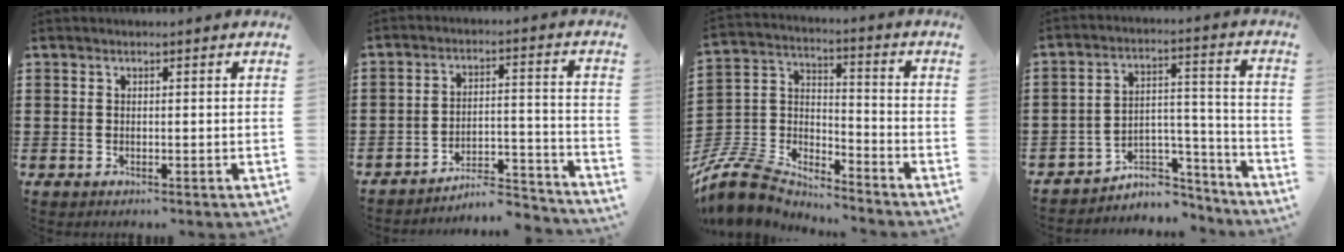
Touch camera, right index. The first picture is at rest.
{"total": 6.3, "force": [-6.0, 0.9, 1.8], "torque": [-0.026, 0.007, -0.118]}
{"total": 8.5, "force": [-7.9, 2.4, 2.0], "torque": [-0.078, -0.006, -0.164]}
{"total": 5.6, "force": [-4.6, 2.8, 1.5], "torque": [-0.028, 0.013, -0.090]}